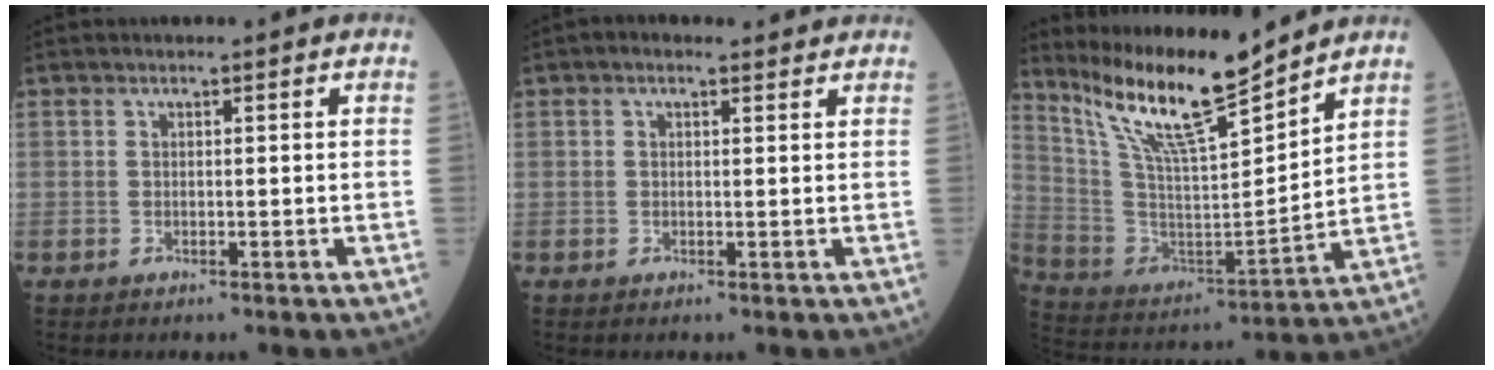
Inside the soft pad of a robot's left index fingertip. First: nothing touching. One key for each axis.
{"total": 2.1, "fx": 1.5, "fy": 1.0, "fz": 1.1, "tx": -0.021, "ty": 0.020, "tz": 0.019}
{"total": 15.3, "fx": 12.8, "fy": 0.5, "fz": 8.4, "tx": -0.163, "ty": -0.011, "tz": 0.244}